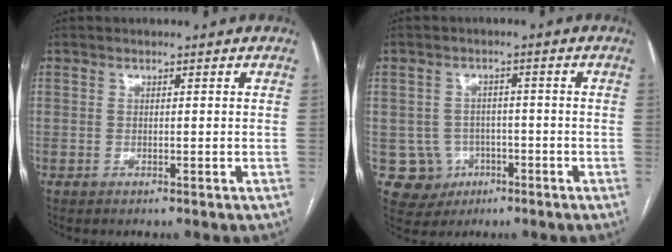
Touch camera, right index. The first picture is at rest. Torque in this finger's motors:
{"motor_torque": [-0.47, 0.10, -1.05, -0.21]}